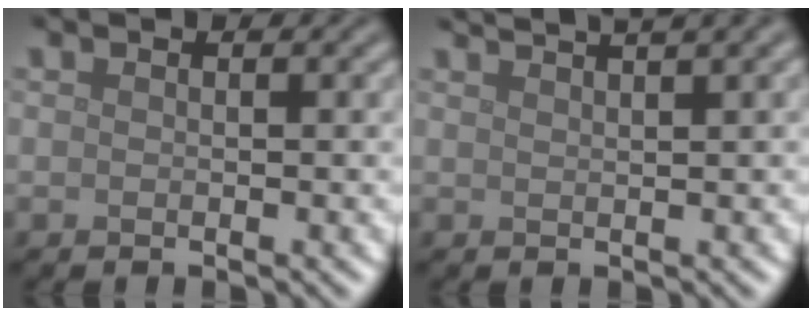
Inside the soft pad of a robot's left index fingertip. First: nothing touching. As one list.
[{"total": 4.1, "force": [3.1, 0.9, 2.6], "torque": [-0.012, 0.022, 0.019]}]